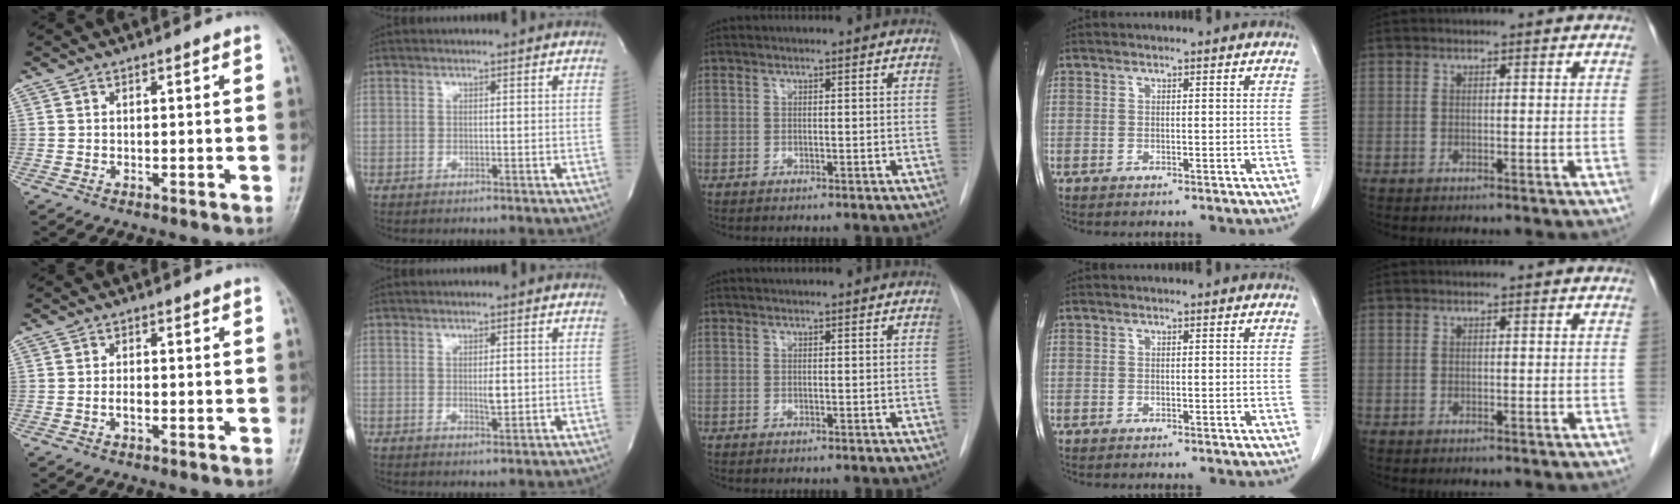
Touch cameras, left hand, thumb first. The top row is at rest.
{"thumb": {"total": 1.5, "force": [-0.4, 0.8, 1.2], "torque": [-0.021, 0.001, -0.010]}, "index": {"total": 1.9, "force": [0.1, 0.6, 1.8], "torque": [-0.032, -0.004, 0.003]}, "middle": {"total": 0.7, "force": [0.6, 0.1, 0.2], "torque": [-0.008, 0.014, 0.013]}}